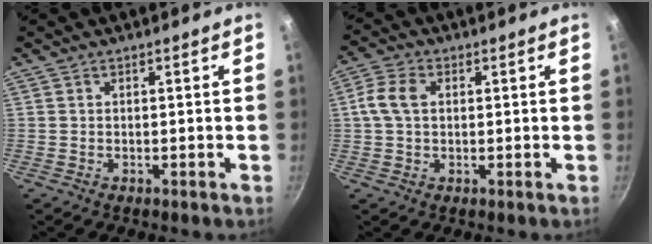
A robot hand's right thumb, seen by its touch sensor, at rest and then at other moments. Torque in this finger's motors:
{"motor_torque": [-0.12, 0.18, 0.01, -0.04, 0.03]}